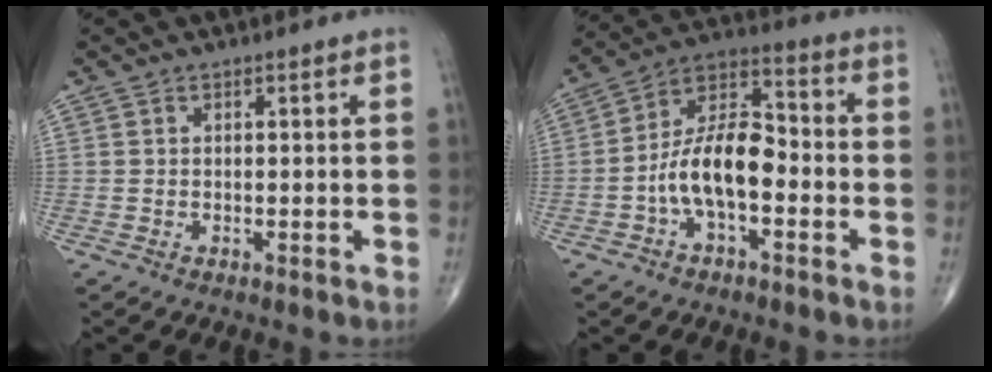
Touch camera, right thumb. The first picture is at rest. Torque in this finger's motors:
{"motor_torque": [1.63, 1.99, 0.94, -0.87, 0.46]}